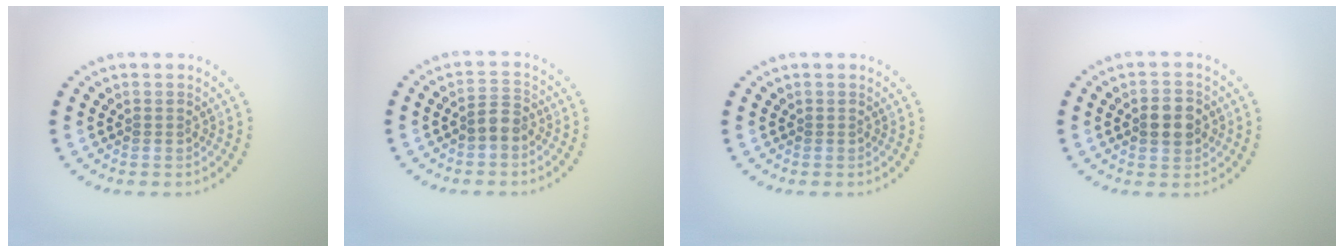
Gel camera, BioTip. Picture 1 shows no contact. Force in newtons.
{"total": 1.9, "press": 1.7, "slide": 0.9}
{"total": 0.0}
{"total": 3.4, "press": 3.4, "slide": 0.1}